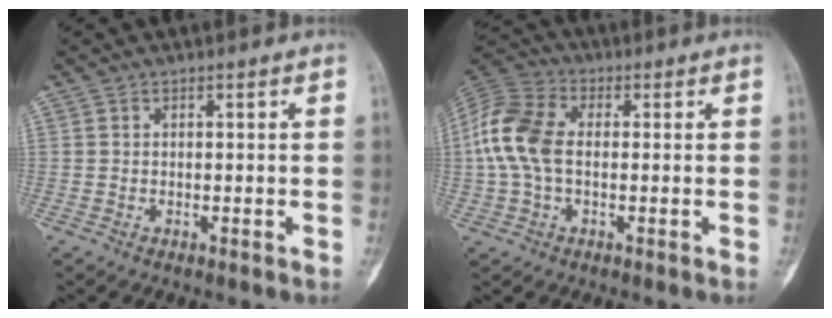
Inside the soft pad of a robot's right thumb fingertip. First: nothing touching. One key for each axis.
{"total": 11.5, "fx": 0.2, "fy": 7.3, "fz": 8.9, "tx": -0.199, "ty": 0.028, "tz": -0.004}